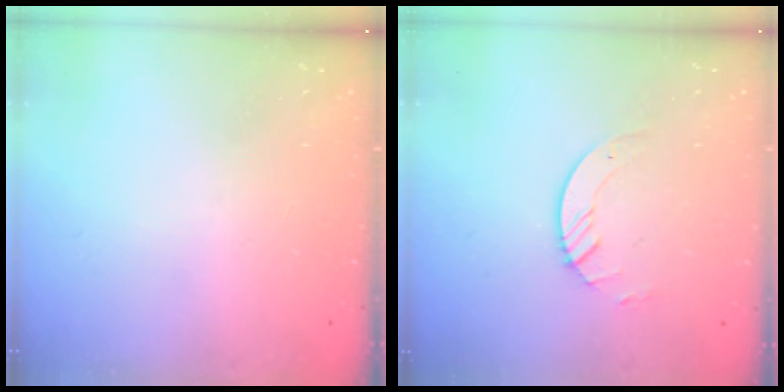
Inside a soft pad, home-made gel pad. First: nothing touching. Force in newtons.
{"total": 3.6, "press": 3.6, "slide": 0.4}